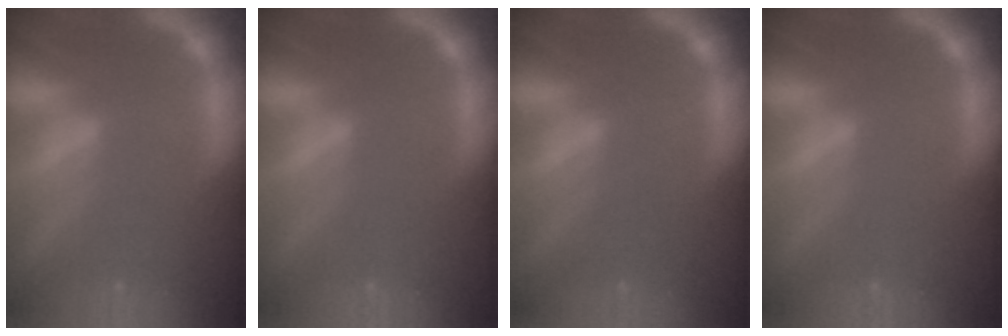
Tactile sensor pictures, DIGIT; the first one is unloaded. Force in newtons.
{"total": 0.0}
{"total": 1.5}
{"total": 0.0}